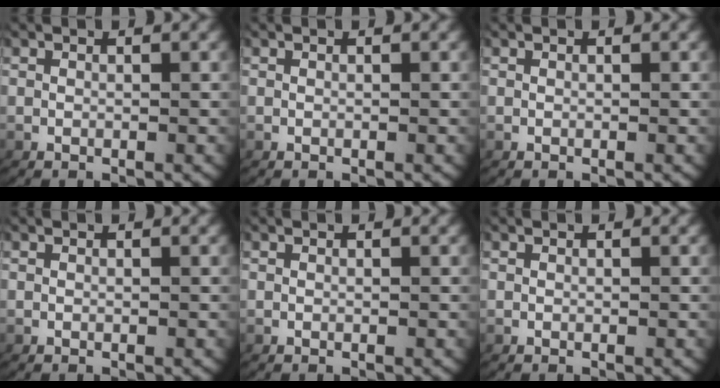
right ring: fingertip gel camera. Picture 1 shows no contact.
{"total": 0.0}
{"total": 0.0}
{"total": 0.0}
{"total": 0.0}
{"total": 0.0}